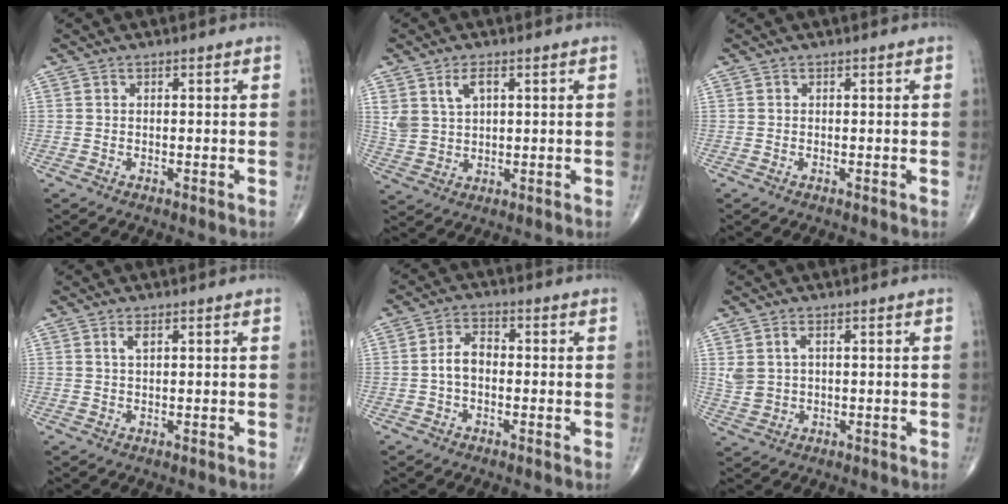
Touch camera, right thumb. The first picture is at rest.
{"total": 5.8, "force": [2.6, 3.3, 3.9], "torque": [-0.072, -0.010, 0.060]}
{"total": 0.0}
{"total": 1.5, "force": [0.7, 0.5, 1.2], "torque": [-0.024, 0.000, 0.015]}
{"total": 4.3, "force": [-0.7, 2.7, 3.3], "torque": [-0.054, 0.019, -0.020]}
{"total": 4.2, "force": [1.3, 2.6, 3.0], "torque": [-0.067, -0.002, 0.034]}